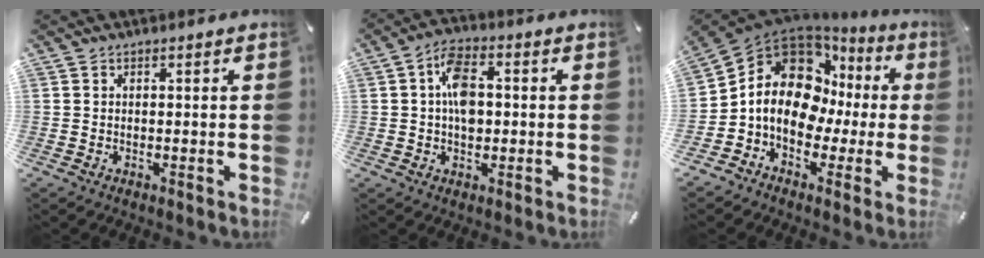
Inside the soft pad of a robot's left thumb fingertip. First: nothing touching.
{"total": 8.3, "force": [0.2, 5.1, 6.5], "torque": [-0.116, 0.007, 0.002]}
{"total": 14.9, "force": [1.3, 11.7, 9.2], "torque": [-0.175, -0.013, 0.019]}